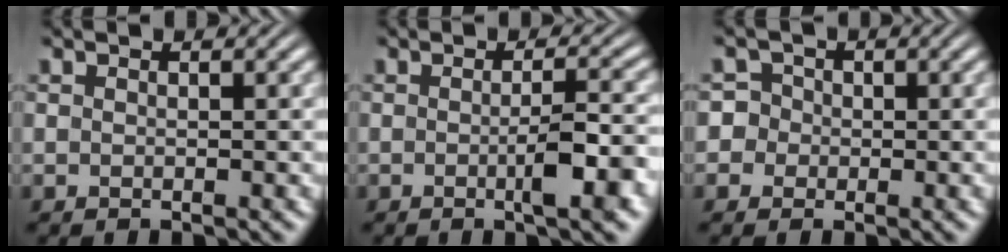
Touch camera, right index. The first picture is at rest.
{"total": 3.4, "force": [-1.1, 0.4, 3.2], "torque": [-0.044, 0.003, -0.024]}
{"total": 6.5, "force": [-0.9, 6.3, 1.7], "torque": [-0.060, -0.017, -0.025]}